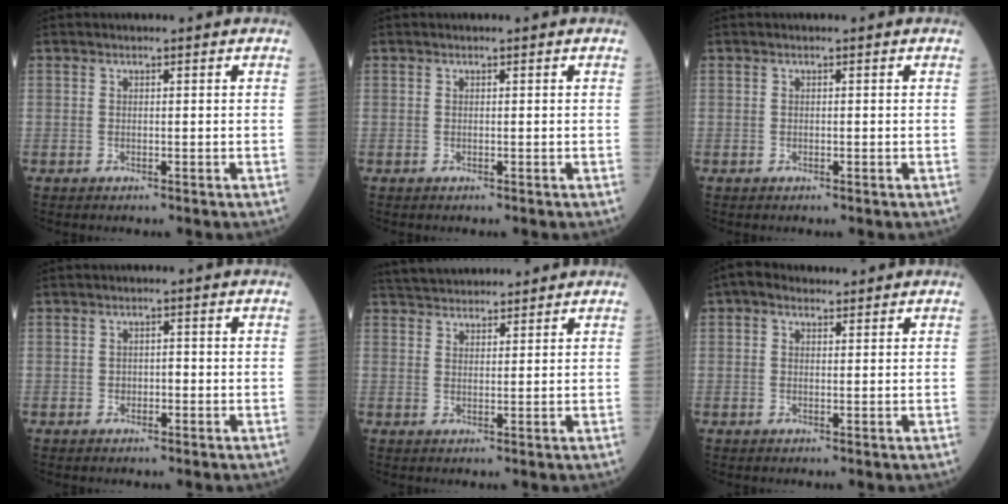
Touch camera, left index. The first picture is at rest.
{"total": 0.0}
{"total": 0.0}
{"total": 1.1, "force": [-0.3, 0.8, 0.7], "torque": [-0.008, 0.003, -0.006]}
{"total": 9.1, "force": [8.5, 1.9, 2.6], "torque": [-0.043, 0.035, 0.135]}
{"total": 2.6, "force": [1.7, 1.5, 1.3], "torque": [-0.032, 0.025, 0.029]}